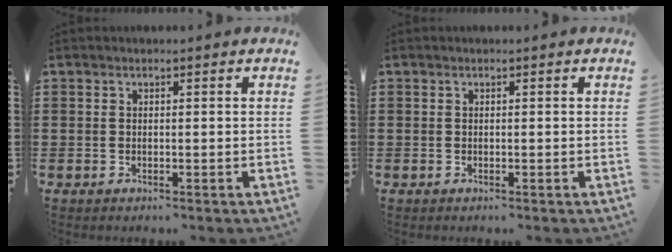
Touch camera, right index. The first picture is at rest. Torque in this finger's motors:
{"motor_torque": [0.17, 0.14, 0.00, 0.00]}